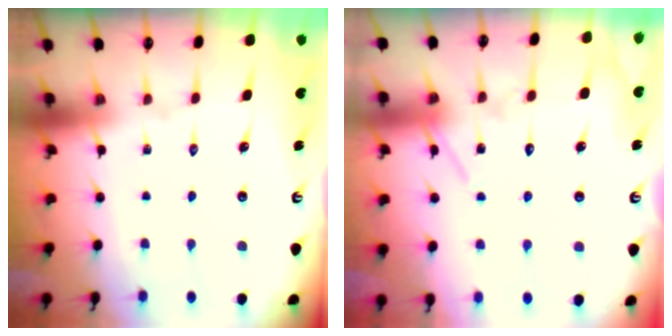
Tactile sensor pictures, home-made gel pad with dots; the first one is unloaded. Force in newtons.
{"total": 11.2, "press": 11.1, "slide": 0.8}